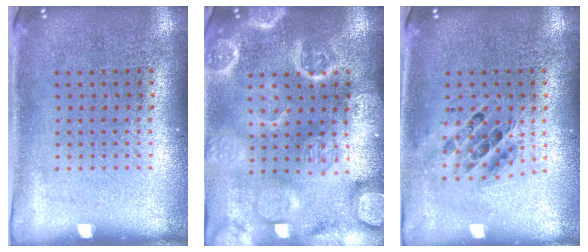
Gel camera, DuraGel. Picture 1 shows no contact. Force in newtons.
{"total": 4.5, "press": 4.5, "slide": 0.6}
{"total": 0.7, "press": 0.6, "slide": 0.2}